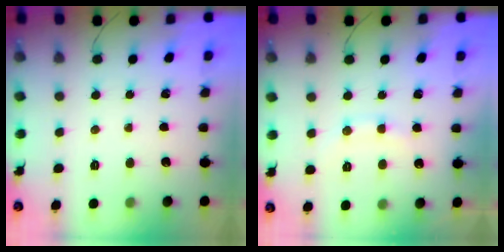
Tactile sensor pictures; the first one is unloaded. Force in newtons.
{"total": 8.0, "press": 7.9, "slide": 0.9}